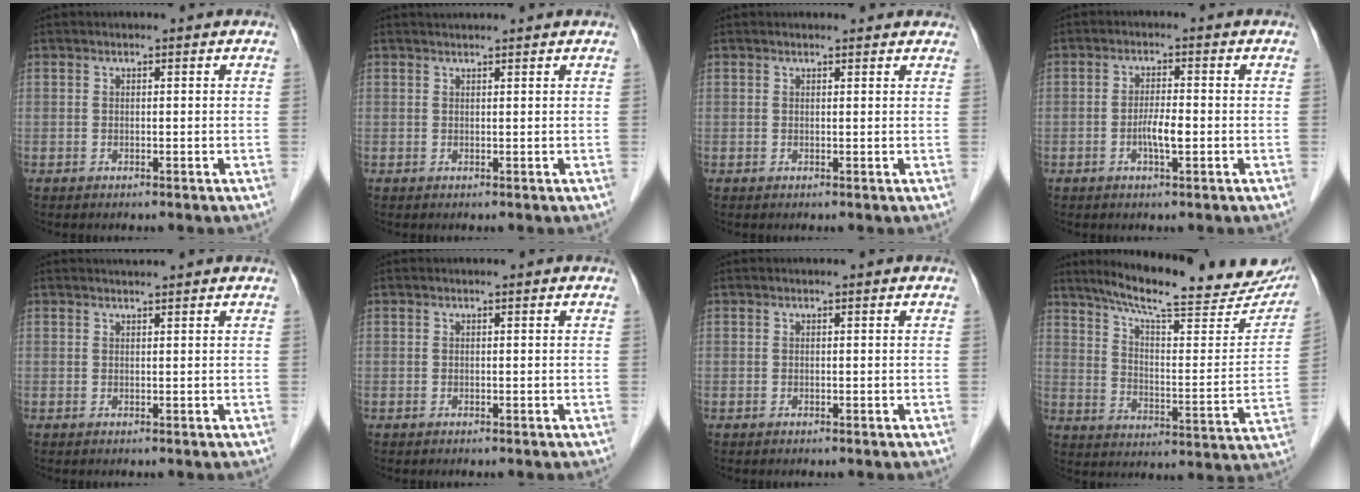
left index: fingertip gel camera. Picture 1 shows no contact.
{"total": 2.8, "force": [2.6, -0.3, 0.9], "torque": [-0.012, 0.024, 0.040]}
{"total": 4.1, "force": [3.8, 1.1, 1.1], "torque": [-0.012, 0.016, 0.035]}
{"total": 3.2, "force": [-0.9, 0.5, 3.0], "torque": [-0.059, 0.001, -0.017]}
{"total": 1.6, "force": [1.5, -0.4, 0.4], "torque": [-0.008, 0.011, 0.029]}
{"total": 0.0}
{"total": 0.0}
{"total": 24.7, "force": [20.9, 4.1, 12.5], "torque": [-0.181, -0.033, 0.275]}